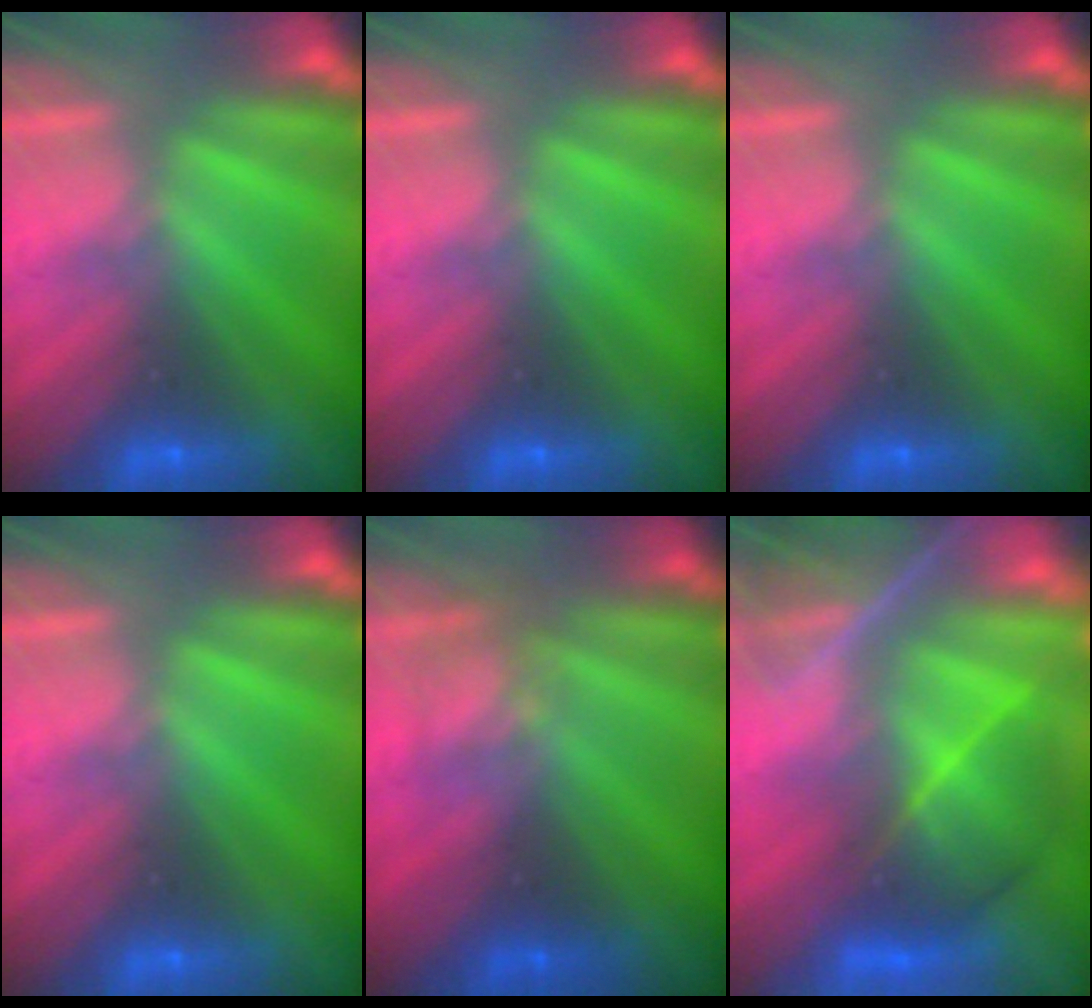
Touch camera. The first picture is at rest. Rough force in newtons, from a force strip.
{"total": 0.0}
{"total": 0.0}
{"total": 0.0}
{"total": 2.4}
{"total": 7.6}